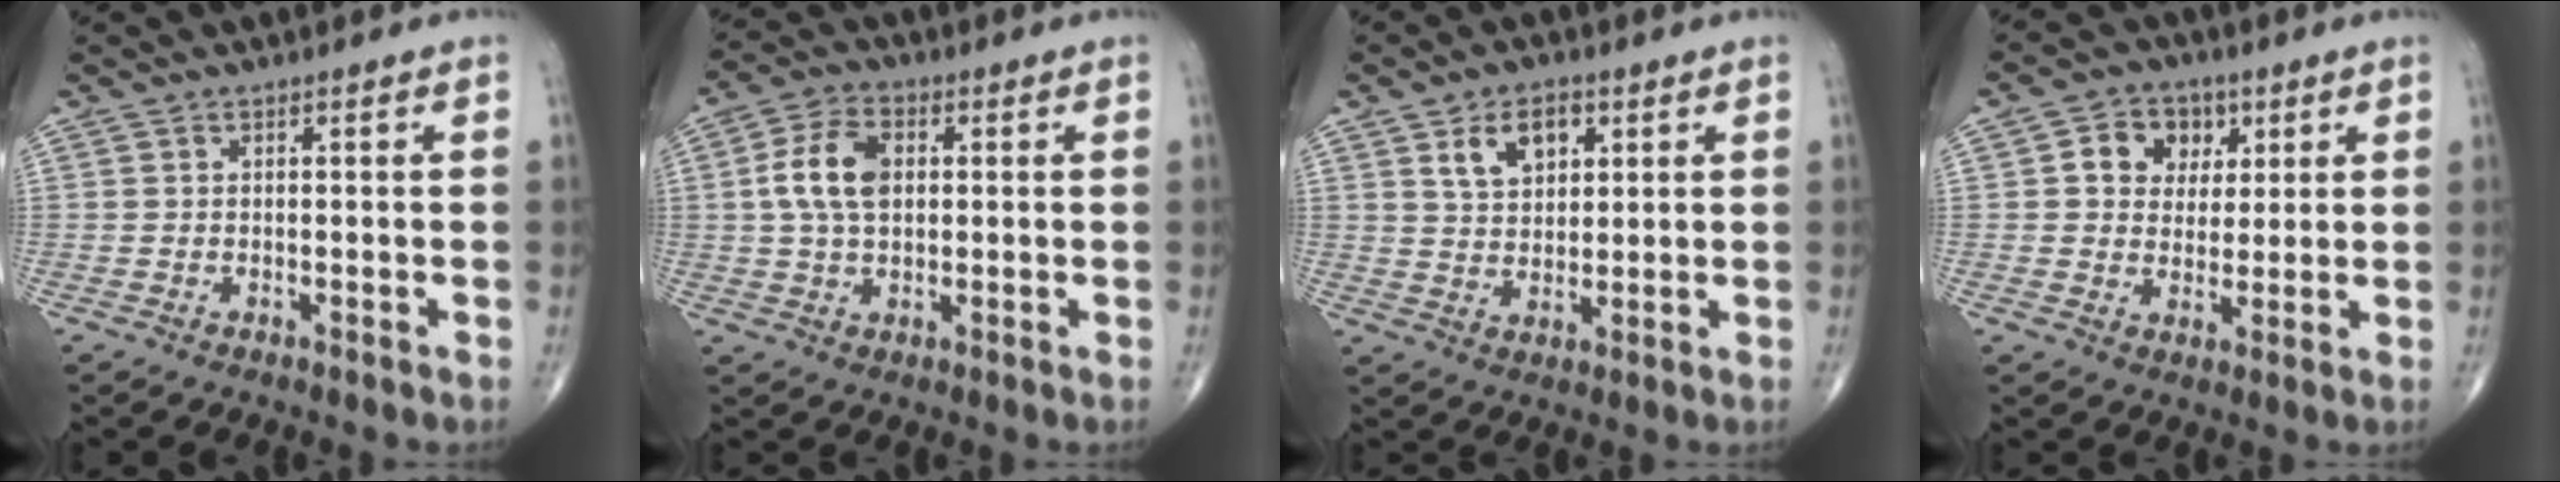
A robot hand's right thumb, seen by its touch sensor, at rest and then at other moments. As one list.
[{"total": 9.0, "force": [1.3, 5.6, 6.9], "torque": [-0.128, 0.010, 0.022]}, {"total": 7.6, "force": [3.4, 4.8, 4.9], "torque": [-0.061, -0.013, 0.062]}, {"total": 8.0, "force": [2.7, 6.6, 3.7], "torque": [-0.018, -0.004, 0.040]}]